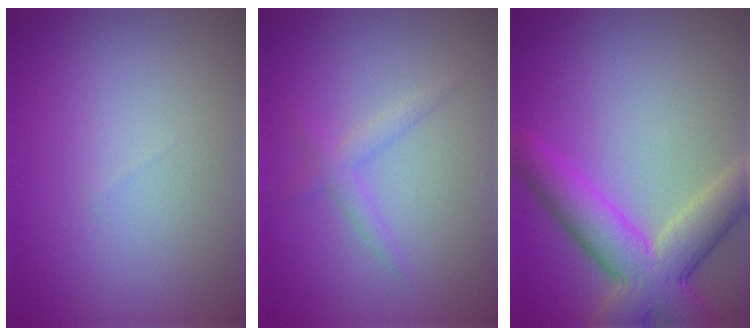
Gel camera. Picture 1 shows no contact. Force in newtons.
{"total": 1.6, "press": 1.6, "slide": 0.1}
{"total": 7.3, "press": 7.3, "slide": 0.5}